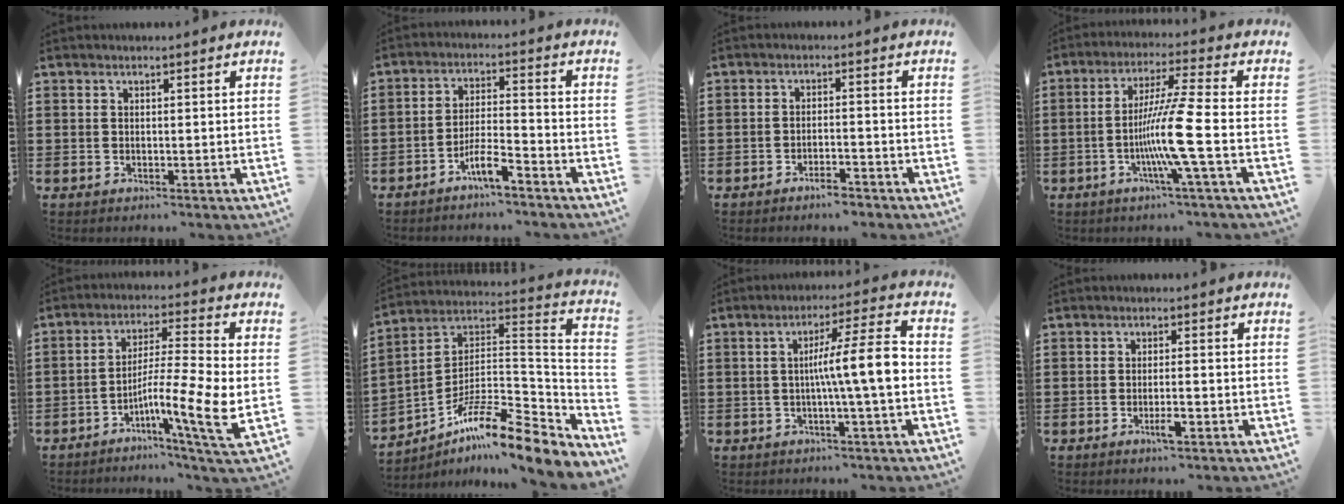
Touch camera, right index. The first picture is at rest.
{"total": 5.8, "force": [-4.4, 0.7, 3.7], "torque": [-0.084, -0.004, -0.086]}
{"total": 2.8, "force": [-2.5, 0.3, 1.3], "torque": [-0.023, 0.004, -0.048]}
{"total": 10.3, "force": [-2.9, -0.9, 9.9], "torque": [-0.198, -0.019, -0.065]}
{"total": 10.3, "force": [-3.8, 0.2, 9.6], "torque": [-0.182, -0.014, -0.075]}
{"total": 11.7, "force": [-9.4, 1.3, 6.9], "torque": [-0.122, 0.008, -0.185]}
{"total": 8.8, "force": [-0.5, 0.3, 8.8], "torque": [-0.150, -0.002, -0.017]}
{"total": 2.8, "force": [-1.3, 0.4, 2.4], "torque": [-0.048, -0.003, -0.025]}